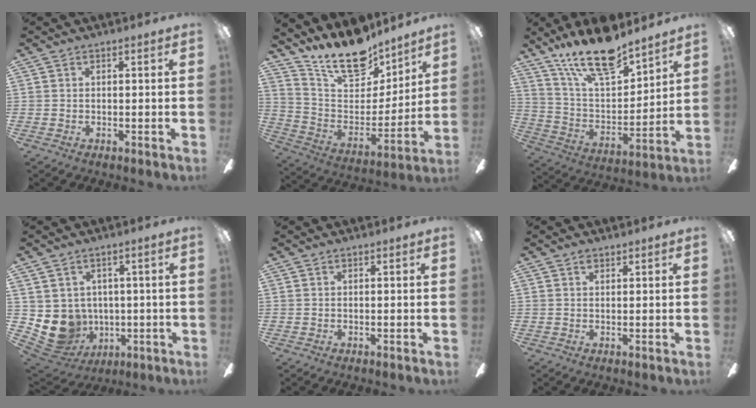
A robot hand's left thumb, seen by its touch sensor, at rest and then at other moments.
{"total": 18.4, "force": [14.8, 7.9, 7.6], "torque": [-0.145, -0.101, 0.269]}
{"total": 19.2, "force": [14.9, 6.4, 10.2], "torque": [-0.195, -0.087, 0.263]}
{"total": 8.5, "force": [-0.3, 8.1, 2.5], "torque": [-0.081, -0.012, 0.004]}
{"total": 0.0}
{"total": 1.2, "force": [1.0, 0.4, 0.4], "torque": [-0.009, 0.000, 0.020]}